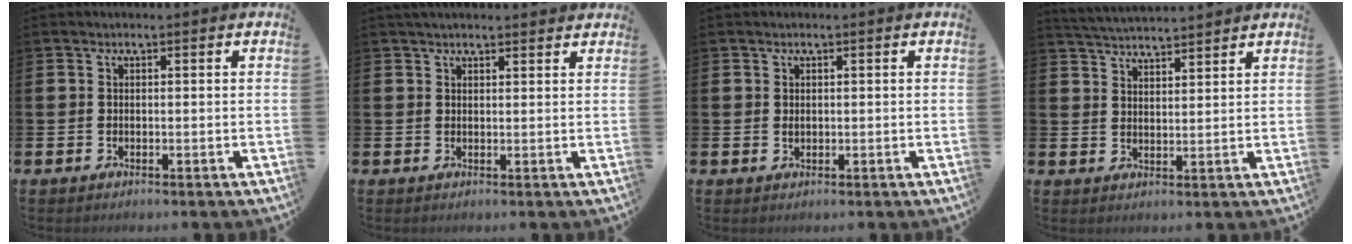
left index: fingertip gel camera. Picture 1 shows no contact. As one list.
[{"total": 1.9, "force": [1.8, 0.3, 0.5], "torque": [-0.004, -0.004, 0.031]}, {"total": 0.7, "force": [0.3, 0.5, 0.3], "torque": [-0.003, 0.003, 0.004]}, {"total": 4.1, "force": [4.1, 0.0, 0.0], "torque": [-0.012, -0.025, 0.075]}]